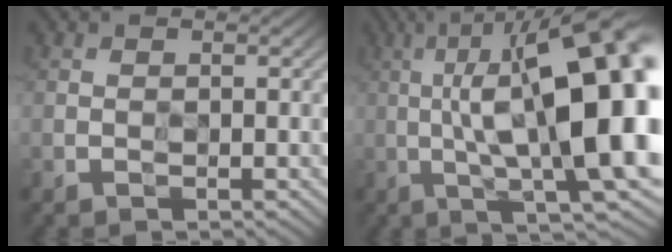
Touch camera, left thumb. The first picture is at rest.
{"total": 20.3, "force": [-0.3, 7.0, 19.1], "torque": [-0.267, 0.040, -0.015]}